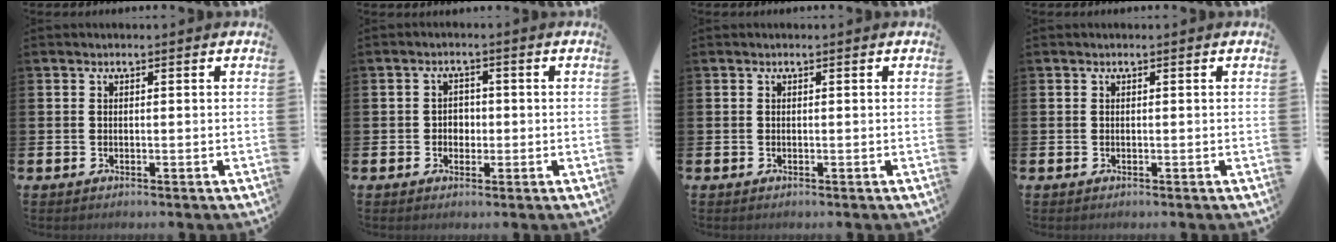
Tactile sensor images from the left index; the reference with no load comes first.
{"total": 2.2, "force": [-0.2, 2.0, 1.0], "torque": [-0.006, 0.001, -0.012]}
{"total": 0.0}
{"total": 0.0}